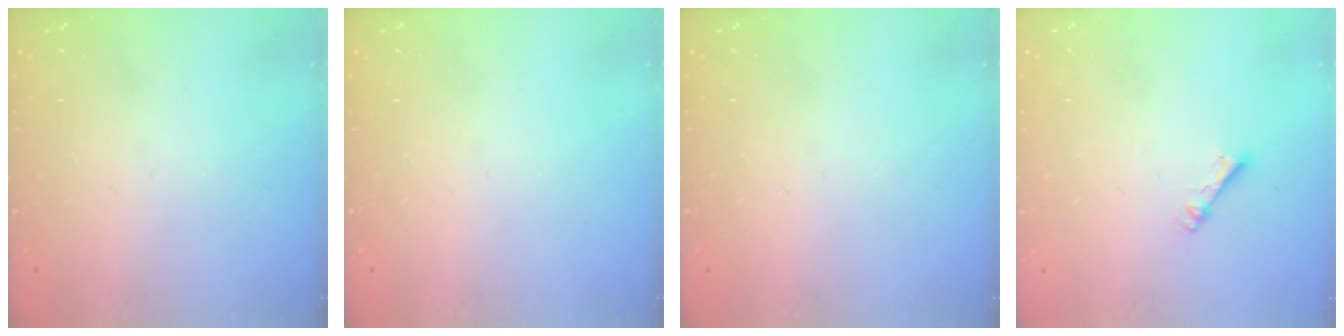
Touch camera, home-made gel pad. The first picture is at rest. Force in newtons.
{"total": 0.0}
{"total": 0.0}
{"total": 2.7, "press": 2.7, "slide": 0.4}